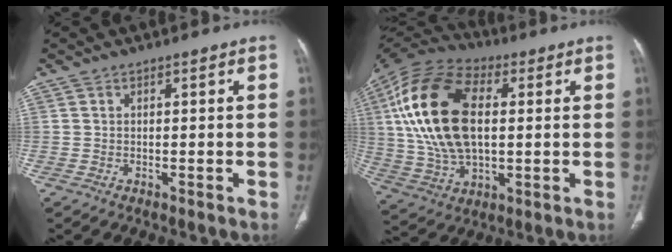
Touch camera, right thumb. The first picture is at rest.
{"total": 23.1, "force": [3.5, 13.0, 18.8], "torque": [-0.373, 0.006, 0.060]}